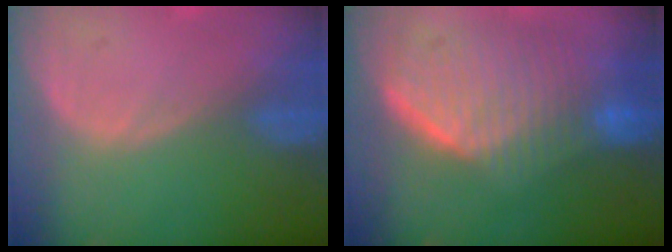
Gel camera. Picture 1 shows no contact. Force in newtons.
{"total": 10.0, "press": 9.0, "slide": 4.4}